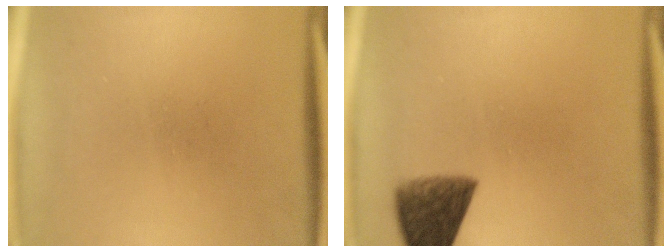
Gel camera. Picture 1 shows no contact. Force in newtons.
{"total": 7.9}